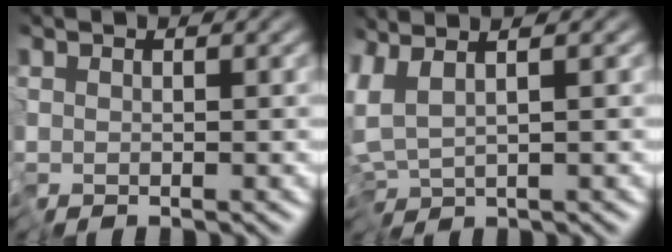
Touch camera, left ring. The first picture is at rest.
{"total": 3.3, "force": [0.4, 1.2, 3.0], "torque": [-0.073, 0.005, 0.001]}